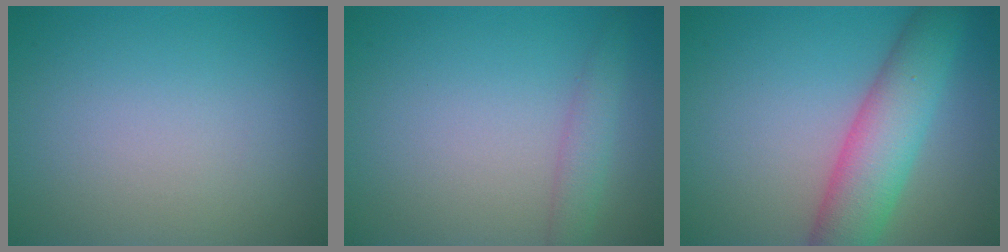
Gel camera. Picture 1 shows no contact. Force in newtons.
{"total": 1.9, "press": 1.9, "slide": 0.1}
{"total": 6.6, "press": 6.6, "slide": 0.3}